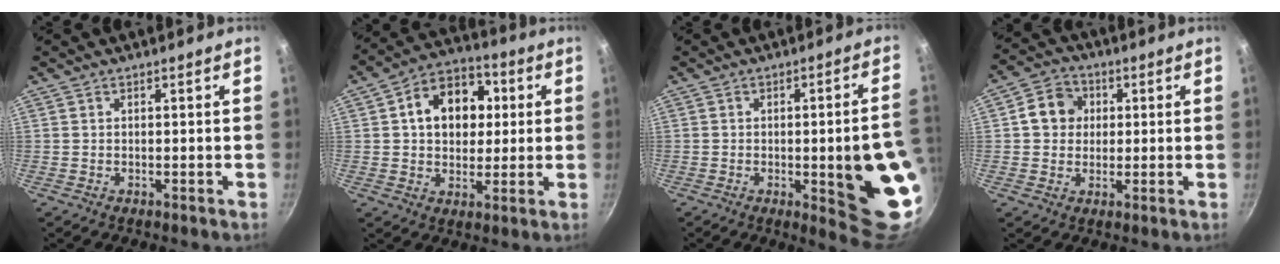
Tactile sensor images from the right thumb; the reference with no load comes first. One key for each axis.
{"total": 14.2, "fx": 2.9, "fy": 10.6, "fz": 9.1, "tx": -0.102, "ty": 0.017, "tz": 0.033}
{"total": 15.5, "fx": -2.8, "fy": 3.5, "fz": 14.9, "tx": -0.156, "ty": 0.012, "tz": -0.029}
{"total": 7.6, "fx": 1.4, "fy": 6.7, "fz": 3.3, "tx": -0.023, "ty": 0.011, "tz": 0.009}